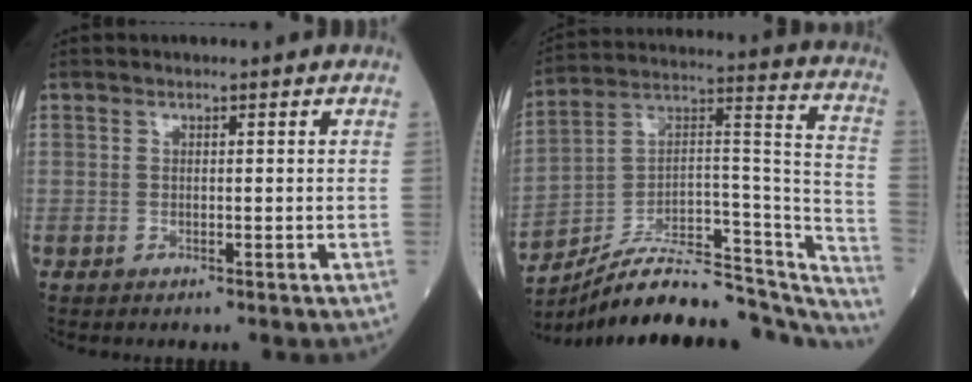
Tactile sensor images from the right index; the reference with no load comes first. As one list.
[{"total": 27.7, "force": [-24.3, 7.2, 11.3], "torque": [-0.125, 0.047, -0.356]}]